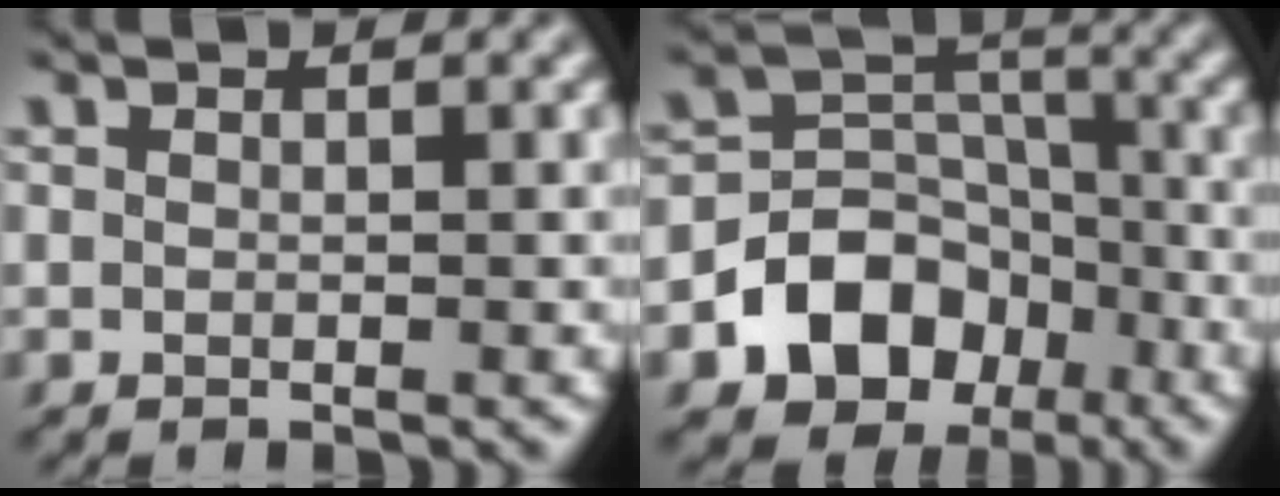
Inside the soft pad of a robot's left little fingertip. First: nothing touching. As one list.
[{"total": 8.6, "force": [-4.2, 6.5, 3.6], "torque": [-0.047, 0.005, -0.090]}]